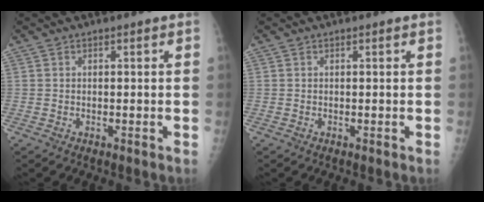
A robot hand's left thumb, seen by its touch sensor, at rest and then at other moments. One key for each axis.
{"total": 0.0}